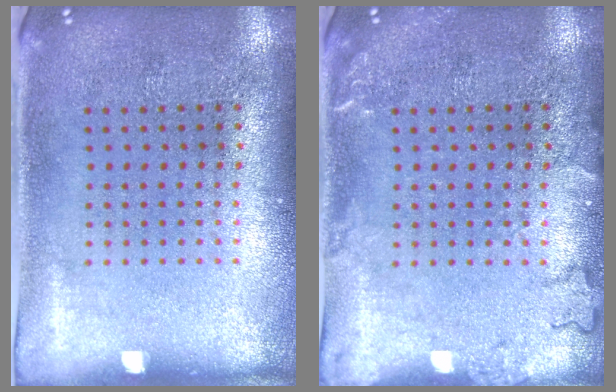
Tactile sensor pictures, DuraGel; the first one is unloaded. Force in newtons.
{"total": 1.7, "press": 1.6, "slide": 0.3}